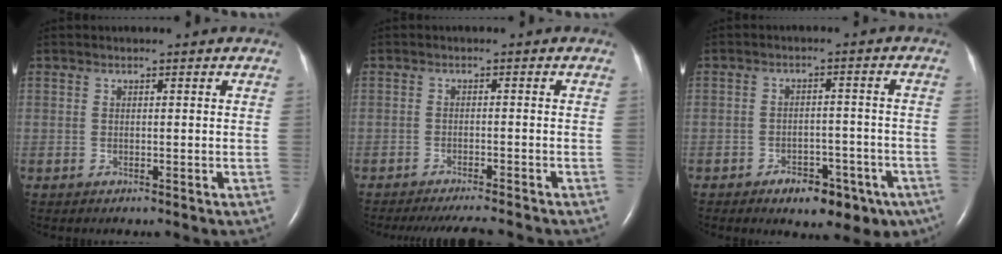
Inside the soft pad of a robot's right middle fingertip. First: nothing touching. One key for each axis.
{"total": 9.2, "fx": -8.3, "fy": 0.5, "fz": 4.0, "tx": -0.047, "ty": -0.024, "tz": -0.112}
{"total": 9.2, "fx": -6.0, "fy": 4.7, "fz": 5.2, "tx": -0.052, "ty": 0.016, "tz": -0.079}